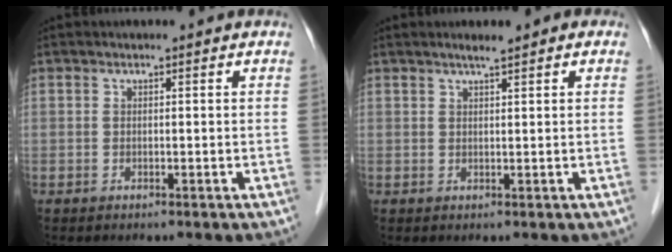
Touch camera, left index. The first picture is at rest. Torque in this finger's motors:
{"motor_torque": [-0.05, -0.10, 0.03, 0.00]}